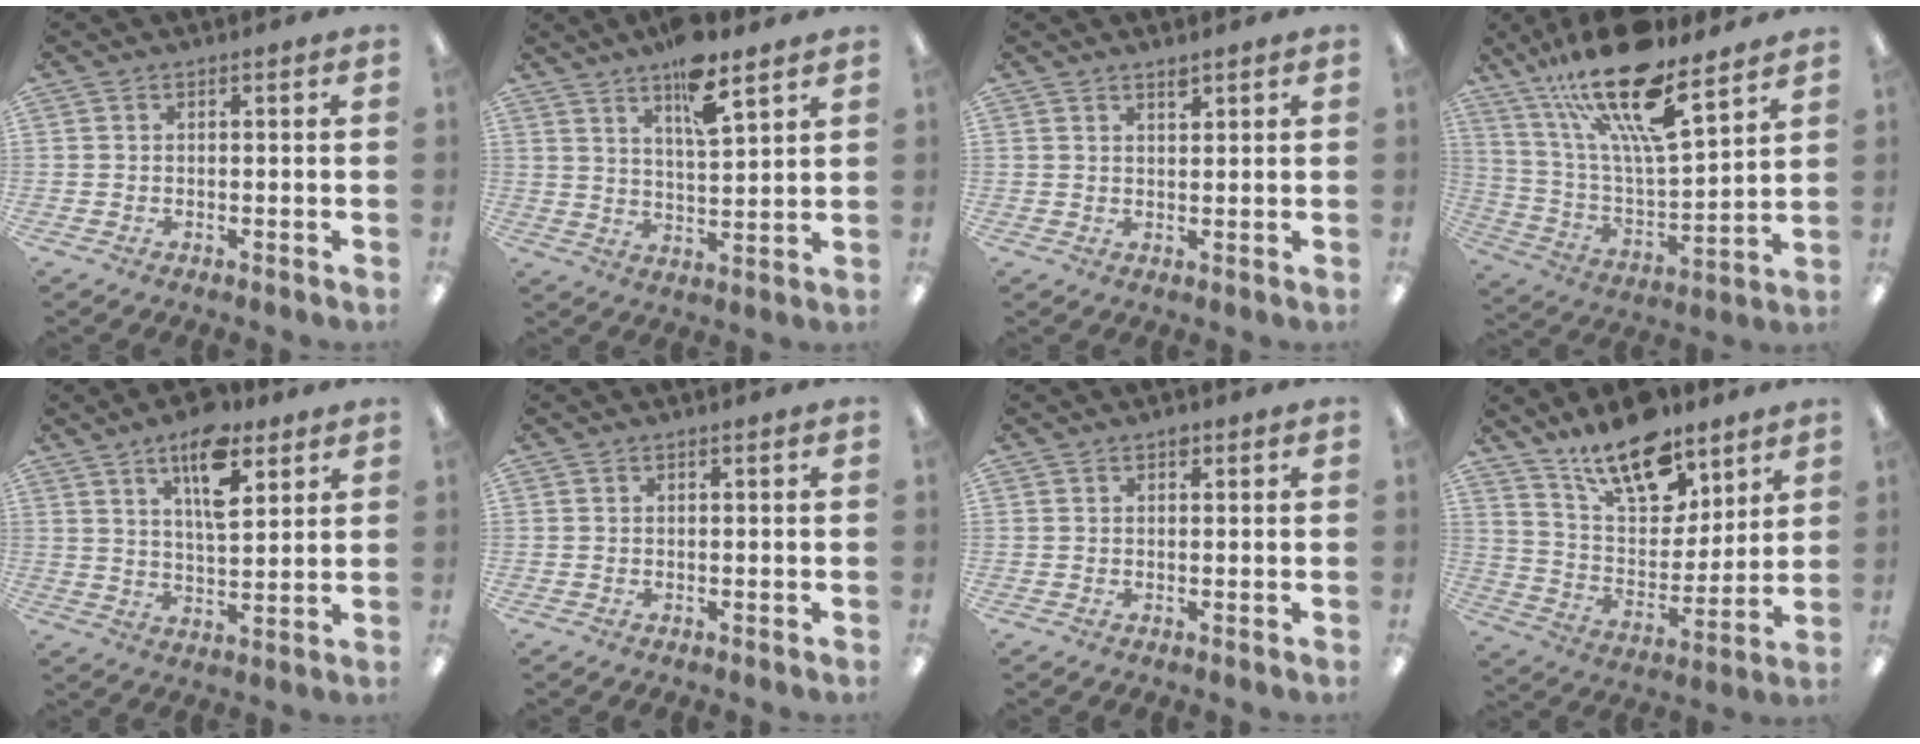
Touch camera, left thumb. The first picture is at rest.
{"total": 10.4, "force": [7.2, 2.8, 7.0], "torque": [-0.106, -0.041, 0.119]}
{"total": 1.9, "force": [1.7, 0.4, 0.7], "torque": [-0.008, -0.006, 0.030]}
{"total": 21.9, "force": [15.3, 6.1, 14.4], "torque": [-0.262, -0.095, 0.257]}
{"total": 12.7, "force": [7.3, 5.5, 8.8], "torque": [-0.128, -0.030, 0.122]}
{"total": 0.0}
{"total": 1.0, "force": [0.6, 0.6, 0.5], "torque": [-0.002, -0.001, 0.009]}
{"total": 17.2, "force": [12.6, 7.7, 8.7], "torque": [-0.149, -0.072, 0.224]}